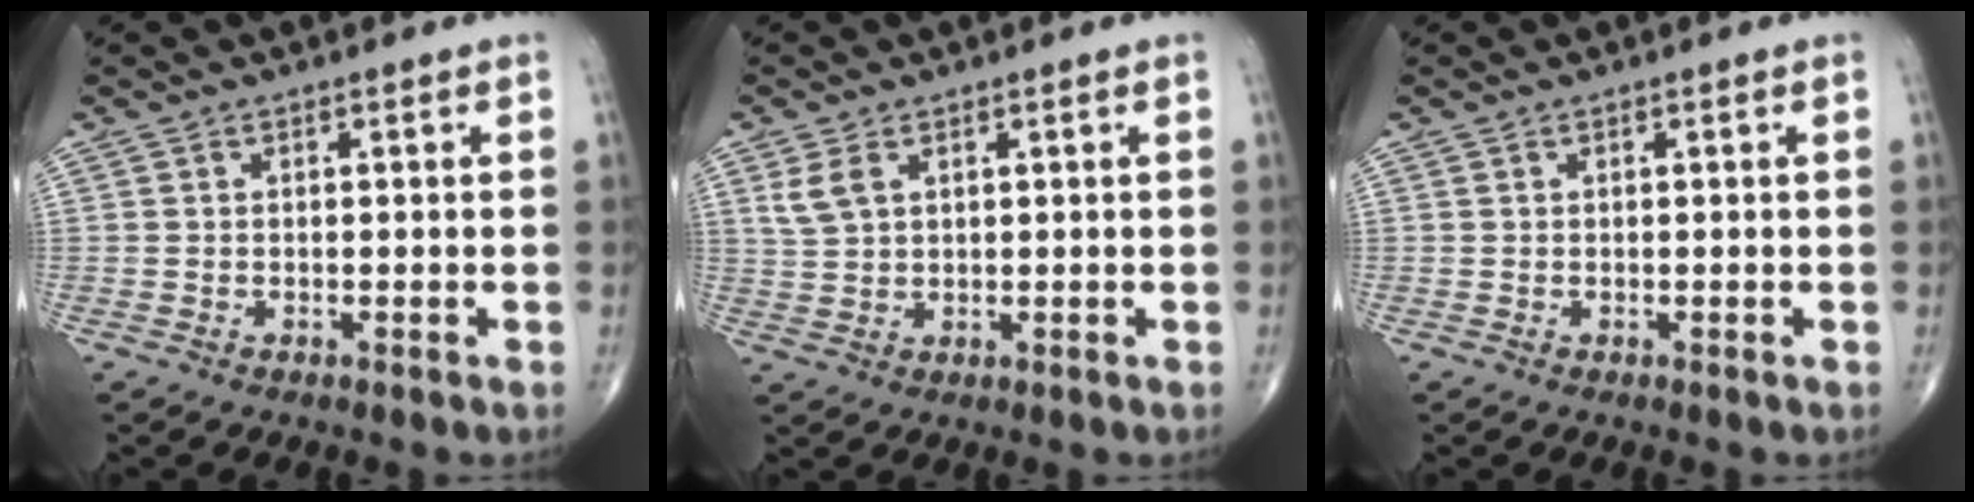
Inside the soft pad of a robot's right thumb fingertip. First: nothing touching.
{"total": 3.8, "force": [1.8, 2.3, 2.5], "torque": [-0.053, 0.000, 0.045]}
{"total": 0.0}